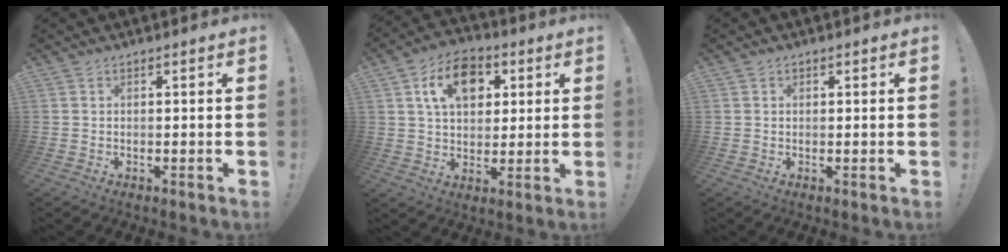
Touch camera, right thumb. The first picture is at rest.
{"total": 13.2, "force": [5.0, 9.2, 8.0], "torque": [-0.116, -0.004, 0.093]}
{"total": 0.5, "force": [0.1, 0.5, 0.1], "torque": [0.004, -0.002, 0.002]}